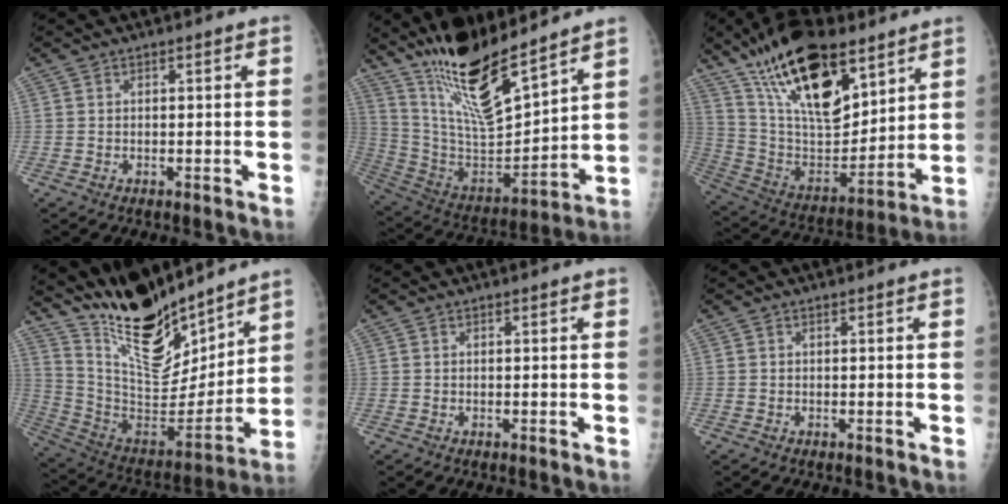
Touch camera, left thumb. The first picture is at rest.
{"total": 19.6, "force": [14.9, 4.7, 11.9], "torque": [-0.181, -0.088, 0.286]}
{"total": 25.2, "force": [15.2, 10.9, 17.0], "torque": [-0.271, -0.052, 0.275]}
{"total": 21.2, "force": [17.3, 6.5, 10.4], "torque": [-0.138, -0.103, 0.314]}
{"total": 0.0}
{"total": 0.0}